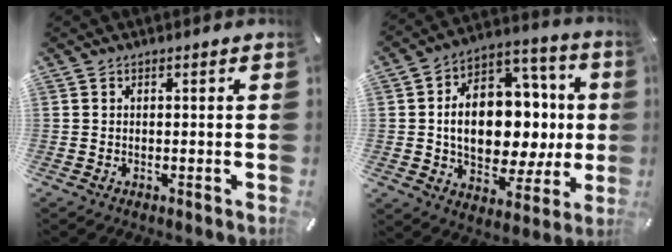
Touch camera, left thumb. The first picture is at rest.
{"total": 17.8, "force": [-0.5, 12.9, 12.2], "torque": [-0.205, -0.011, 0.000]}